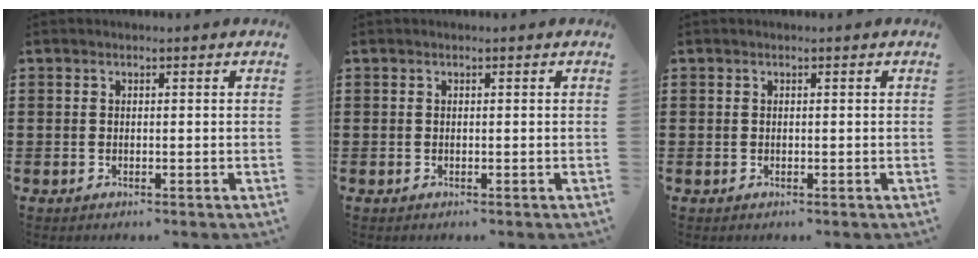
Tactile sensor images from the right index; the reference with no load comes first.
{"total": 0.0}
{"total": 0.0}